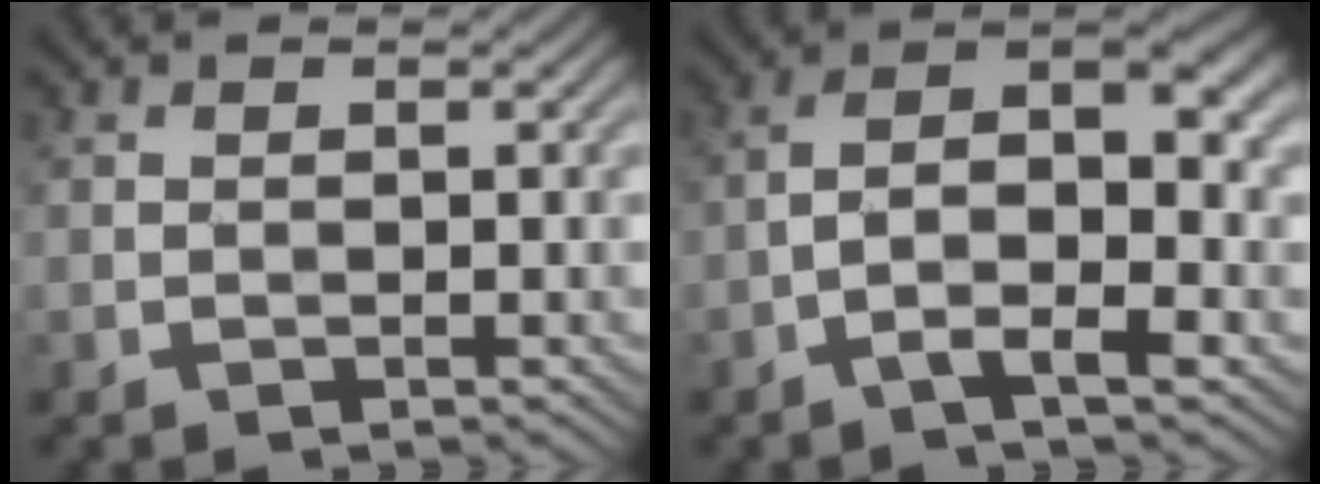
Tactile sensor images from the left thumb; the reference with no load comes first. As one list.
[{"total": 7.9, "force": [-2.3, 2.7, 7.1], "torque": [-0.119, 0.017, -0.051]}]